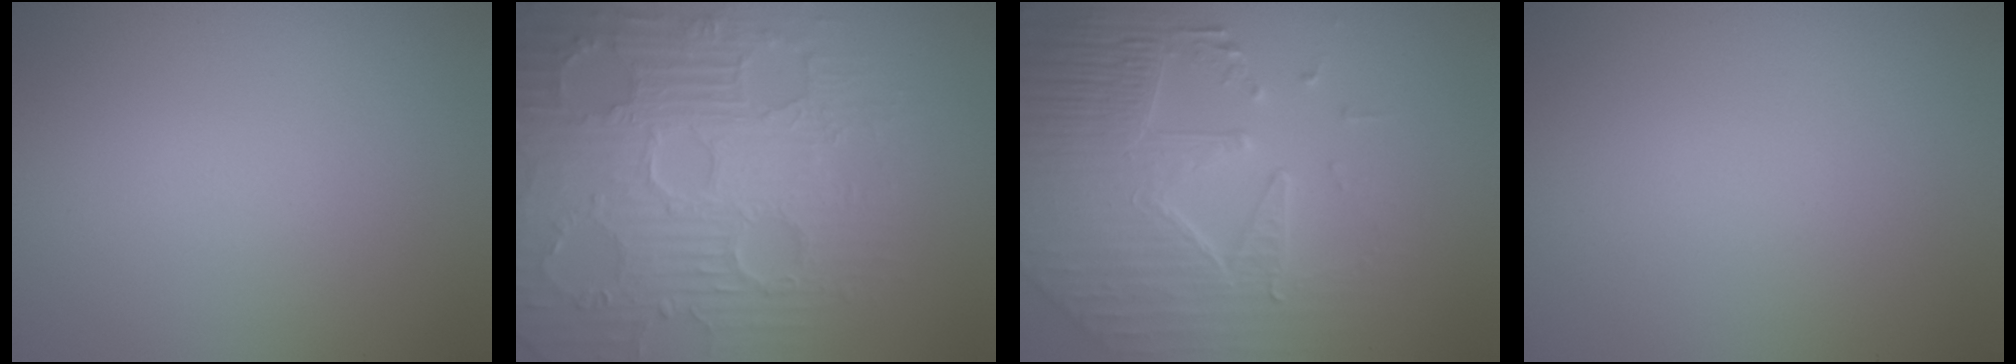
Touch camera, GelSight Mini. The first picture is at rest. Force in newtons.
{"total": 9.4, "press": 6.8, "slide": 6.4}
{"total": 8.8, "press": 6.0, "slide": 6.4}
{"total": 0.0}